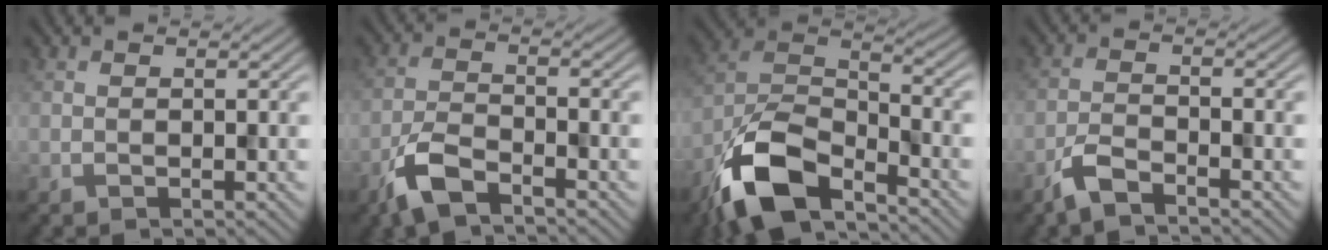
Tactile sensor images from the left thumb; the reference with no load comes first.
{"total": 5.8, "force": [-4.0, 1.9, 3.7], "torque": [-0.082, -0.006, -0.091]}
{"total": 12.2, "force": [-8.2, 4.9, 7.6], "torque": [-0.153, -0.008, -0.178]}
{"total": 3.7, "force": [-2.9, 0.9, 2.2], "torque": [-0.050, -0.003, -0.070]}